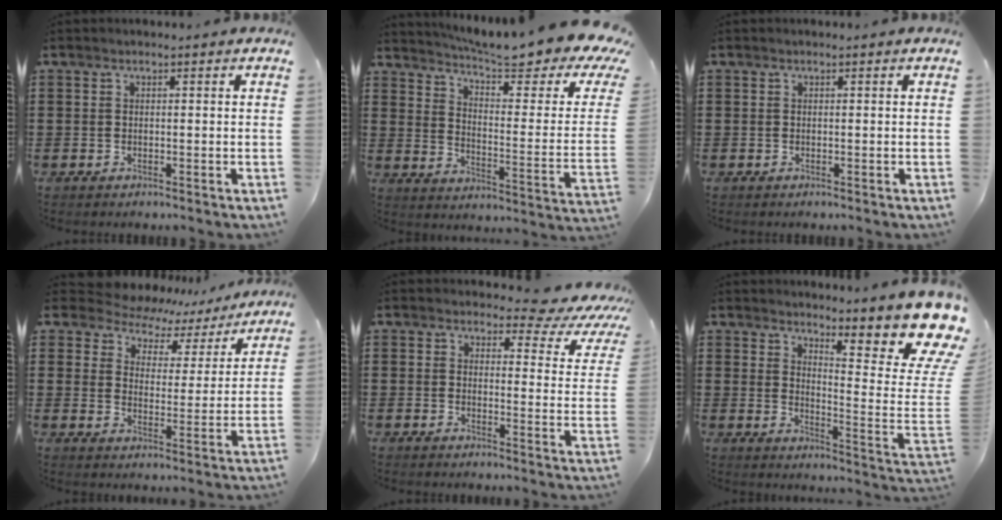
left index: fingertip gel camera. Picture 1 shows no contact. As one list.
[{"total": 7.9, "force": [6.4, 0.8, 4.5], "torque": [-0.089, -0.058, 0.102]}, {"total": 0.0}, {"total": 5.3, "force": [4.9, 1.7, 0.5], "torque": [-0.044, -0.034, 0.081]}, {"total": 4.6, "force": [3.5, 1.7, 2.5], "torque": [-0.042, -0.019, 0.054]}, {"total": 11.8, "force": [8.7, 2.0, 7.7], "torque": [-0.110, -0.086, 0.144]}]